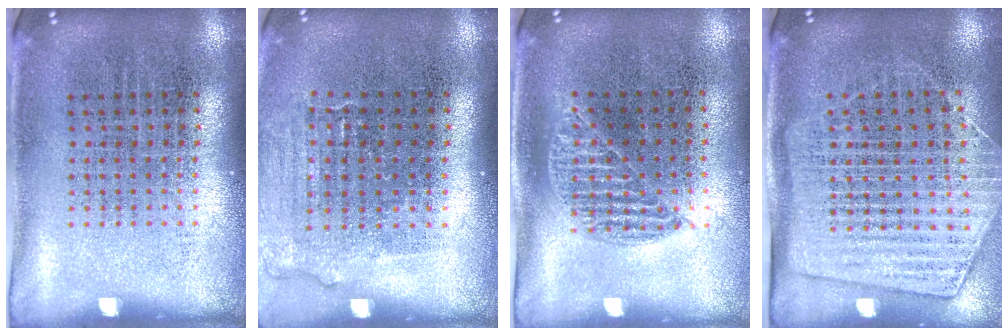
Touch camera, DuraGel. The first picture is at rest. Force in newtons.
{"total": 1.1, "press": 1.1, "slide": 0.4}
{"total": 1.0, "press": 0.8, "slide": 0.5}
{"total": 1.8, "press": 1.5, "slide": 1.1}